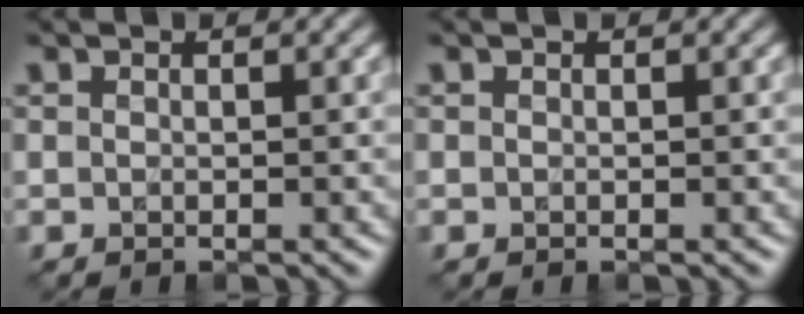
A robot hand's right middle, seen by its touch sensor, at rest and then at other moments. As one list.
[{"total": 0.0}]